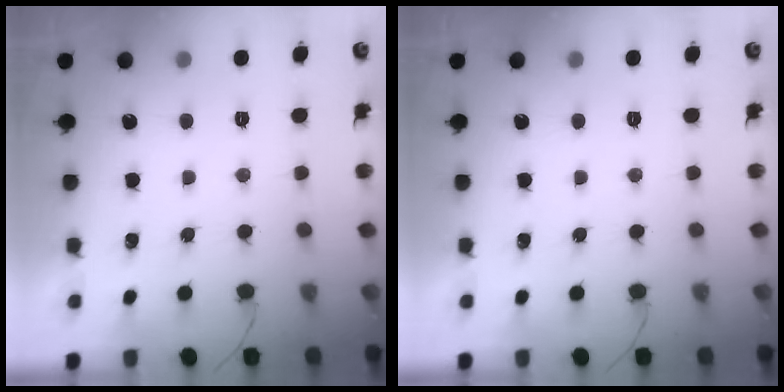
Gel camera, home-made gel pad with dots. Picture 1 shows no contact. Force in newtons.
{"total": 0.0}